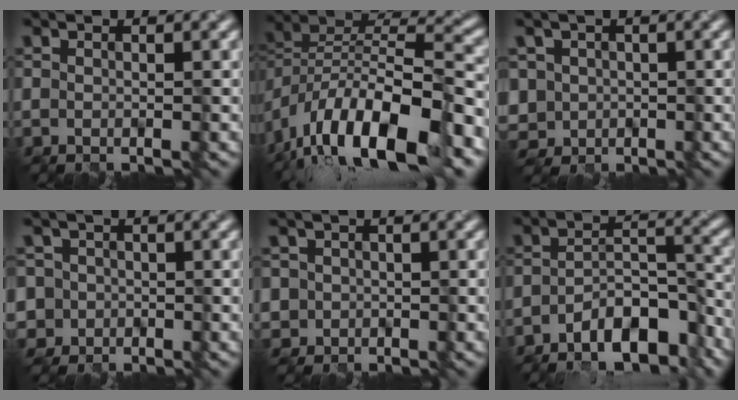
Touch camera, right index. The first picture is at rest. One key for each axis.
{"total": 15.2, "fx": -9.0, "fy": 4.8, "fz": 11.3, "tx": -0.204, "ty": 0.015, "tz": -0.169}
{"total": 3.9, "fx": -0.2, "fy": 3.7, "fz": 0.9, "tx": -0.018, "ty": 0.014, "tz": -0.011}
{"total": 5.2, "fx": -0.2, "fy": 5.1, "fz": 1.2, "tx": -0.023, "ty": 0.027, "tz": -0.041}
{"total": 2.6, "fx": 0.2, "fy": 2.6, "fz": 0.3, "tx": 0.010, "ty": 0.018, "tz": -0.010}
{"total": 8.7, "fx": -5.4, "fy": 3.7, "fz": 5.8, "tx": -0.093, "ty": -0.005, "tz": -0.088}